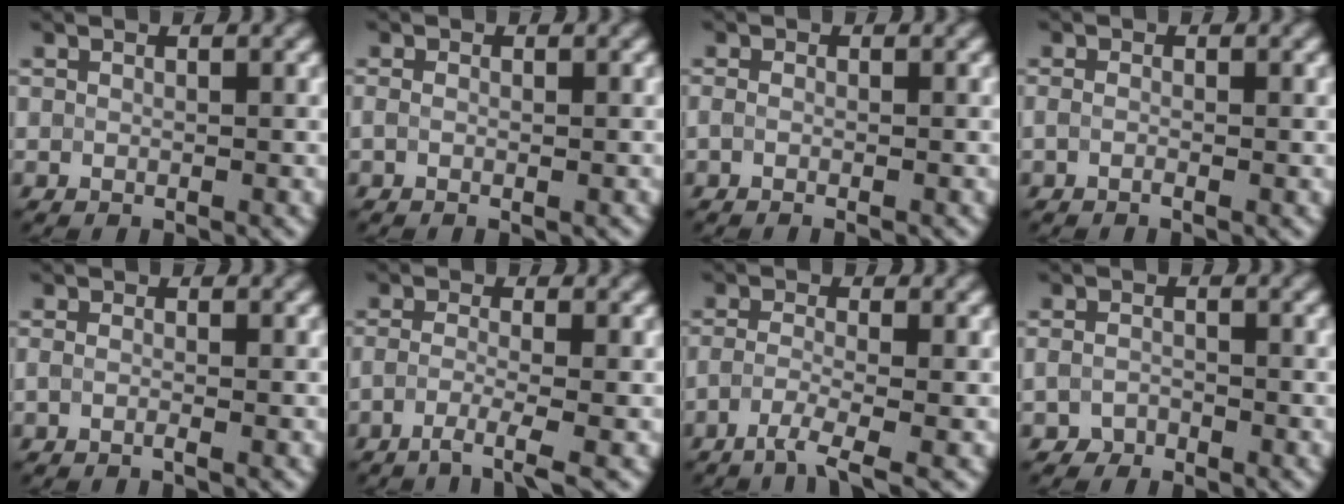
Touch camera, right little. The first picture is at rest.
{"total": 1.0, "force": [-0.5, 0.1, 0.9], "torque": [-0.011, 0.002, -0.002]}
{"total": 1.7, "force": [-1.0, 0.6, 1.3], "torque": [-0.002, -0.003, -0.012]}
{"total": 1.1, "force": [-0.8, 0.1, 0.6], "torque": [-0.006, -0.002, -0.012]}
{"total": 1.1, "force": [-0.8, 0.1, 0.7], "torque": [-0.007, -0.003, -0.012]}
{"total": 3.0, "force": [-2.2, 0.2, 2.0], "torque": [-0.027, 0.001, -0.052]}
{"total": 3.1, "force": [-2.4, 0.2, 1.9], "torque": [-0.028, 0.002, -0.055]}
{"total": 1.5, "force": [-1.4, 0.5, -0.3], "torque": [0.009, 0.006, -0.022]}